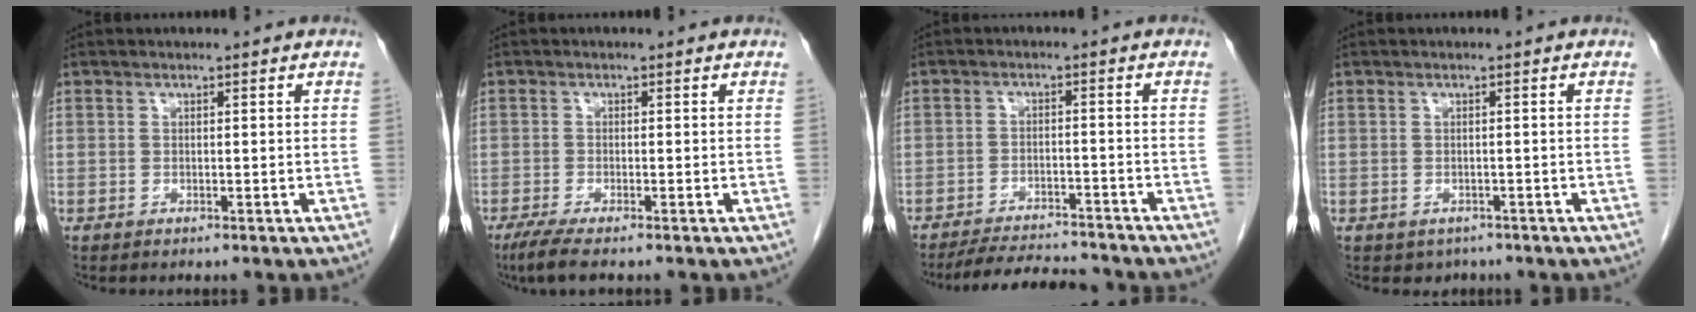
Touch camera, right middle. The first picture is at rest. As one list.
[{"total": 3.5, "force": [-2.6, 0.2, 2.4], "torque": [-0.051, -0.011, -0.050]}, {"total": 8.7, "force": [-8.3, 1.1, 2.3], "torque": [-0.033, -0.004, -0.127]}, {"total": 2.0, "force": [-1.3, 1.5, 0.4], "torque": [-0.007, 0.003, -0.012]}]